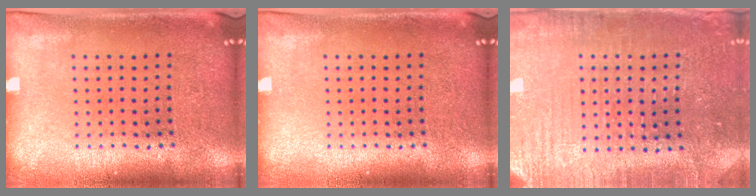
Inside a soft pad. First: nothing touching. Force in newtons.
{"total": 0.0}
{"total": 3.2, "press": 3.2, "slide": 0.4}